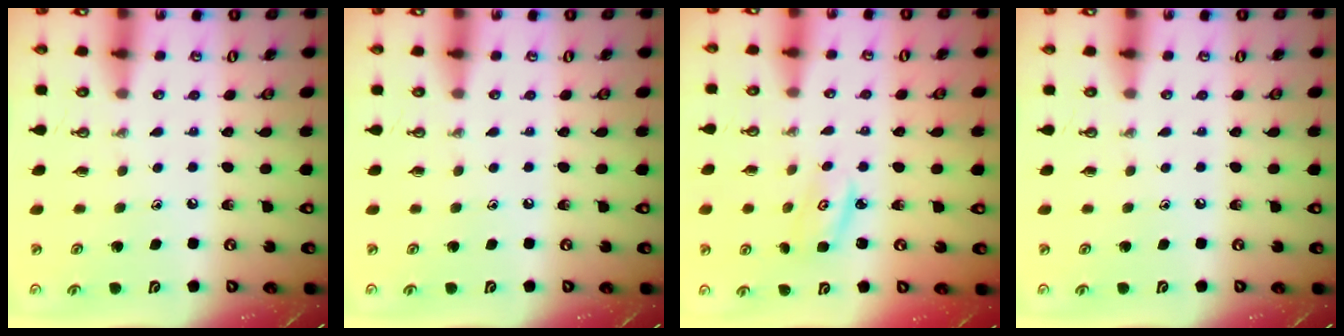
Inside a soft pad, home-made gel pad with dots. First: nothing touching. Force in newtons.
{"total": 0.0}
{"total": 2.4, "press": 2.4, "slide": 0.2}
{"total": 0.0}